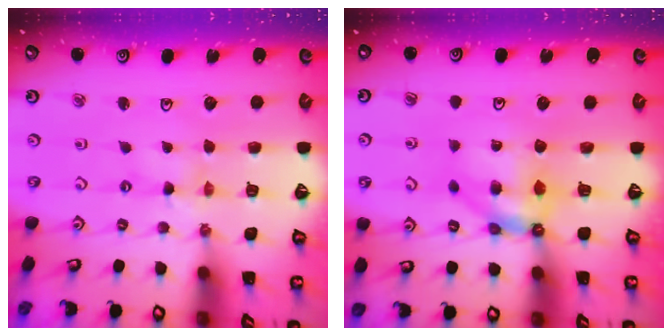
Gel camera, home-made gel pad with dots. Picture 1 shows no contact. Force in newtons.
{"total": 7.1, "press": 7.1, "slide": 0.2}